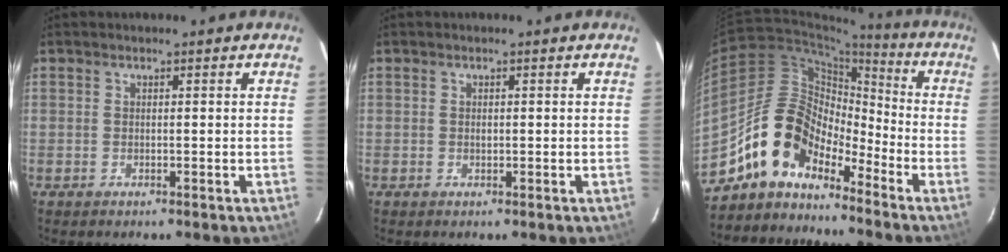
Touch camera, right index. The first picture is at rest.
{"total": 0.7, "force": [0.0, 0.5, 0.4], "torque": [-0.005, 0.000, 0.001]}
{"total": 12.2, "force": [-9.5, 6.1, 4.6], "torque": [-0.077, 0.032, -0.183]}